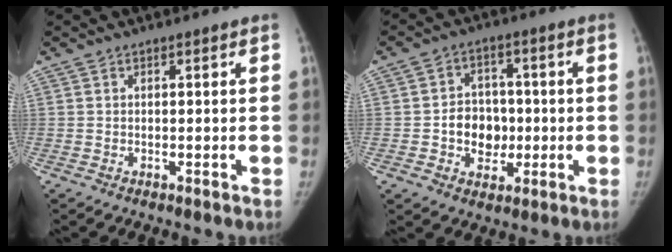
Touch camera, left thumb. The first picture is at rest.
{"total": 8.1, "force": [-1.2, 6.8, 4.3], "torque": [-0.026, 0.014, -0.019]}